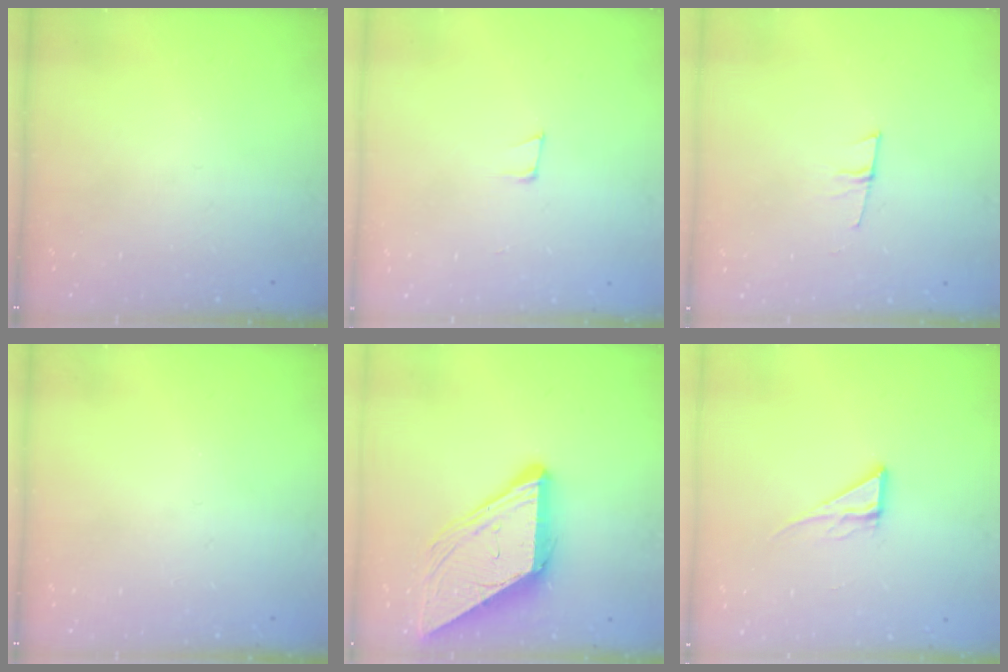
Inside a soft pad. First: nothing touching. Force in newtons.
{"total": 5.9, "press": 5.2, "slide": 2.8}
{"total": 6.3, "press": 5.6, "slide": 2.9}
{"total": 0.0}
{"total": 11.5, "press": 11.4, "slide": 1.1}
{"total": 6.6, "press": 6.6, "slide": 0.3}